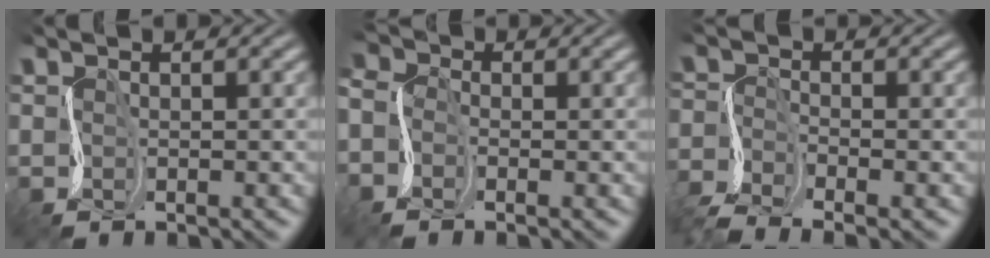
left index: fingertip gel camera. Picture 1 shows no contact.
{"total": 3.4, "force": [-1.6, 2.4, 1.9], "torque": [-0.043, 0.010, -0.046]}
{"total": 4.7, "force": [-4.0, 1.1, 2.2], "torque": [-0.052, -0.010, -0.090]}